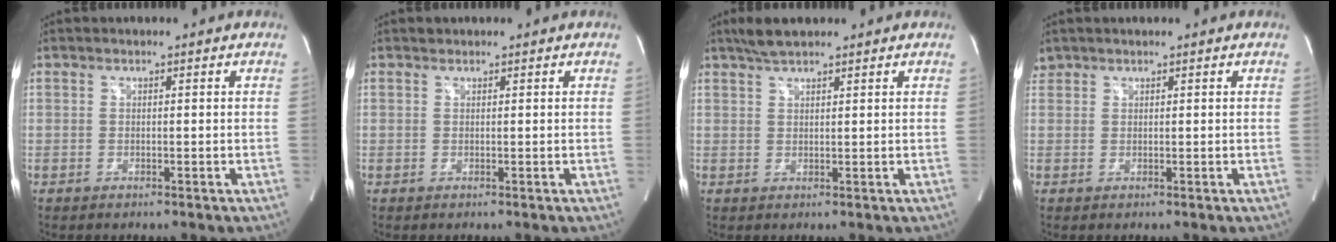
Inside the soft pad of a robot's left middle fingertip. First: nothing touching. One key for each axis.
{"total": 0.5, "fx": 0.5, "fy": 0.2, "fz": 0.0, "tx": -0.005, "ty": 0.002, "tz": 0.008}
{"total": 3.7, "fx": 3.1, "fy": 0.7, "fz": 2.0, "tx": -0.046, "ty": 0.012, "tz": 0.060}
{"total": 1.5, "fx": 1.2, "fy": 0.9, "fz": -0.1, "tx": 0.001, "ty": 0.016, "tz": 0.024}